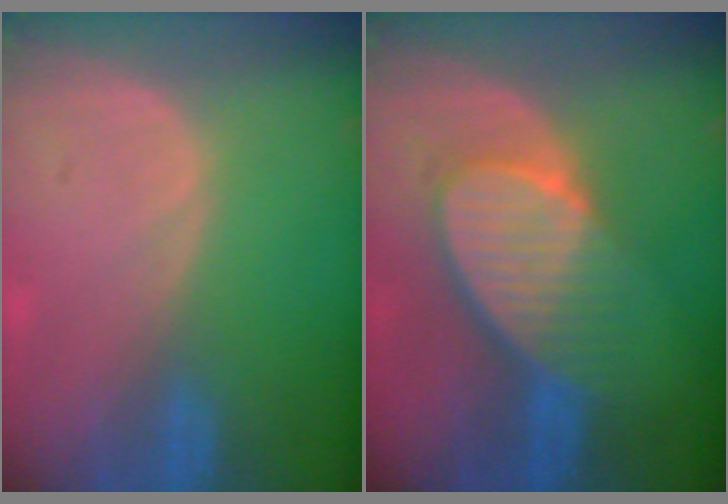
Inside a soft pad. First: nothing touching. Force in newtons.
{"total": 8.1, "press": 7.6, "slide": 2.8}